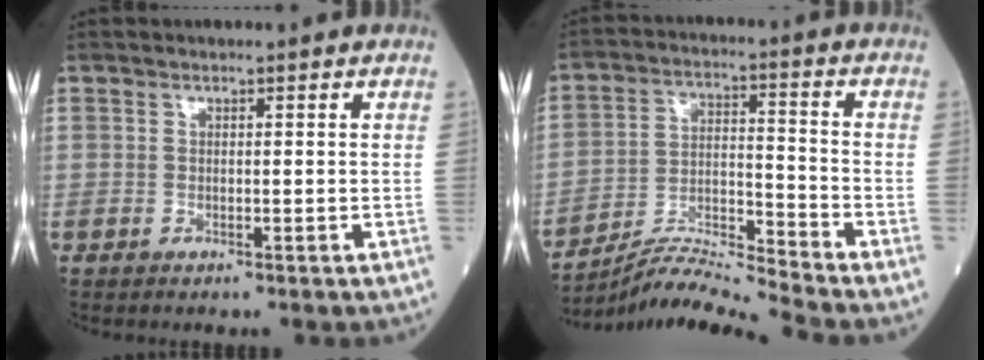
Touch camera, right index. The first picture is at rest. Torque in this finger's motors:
{"motor_torque": [-0.52, -0.54, 0.06, 0.00]}